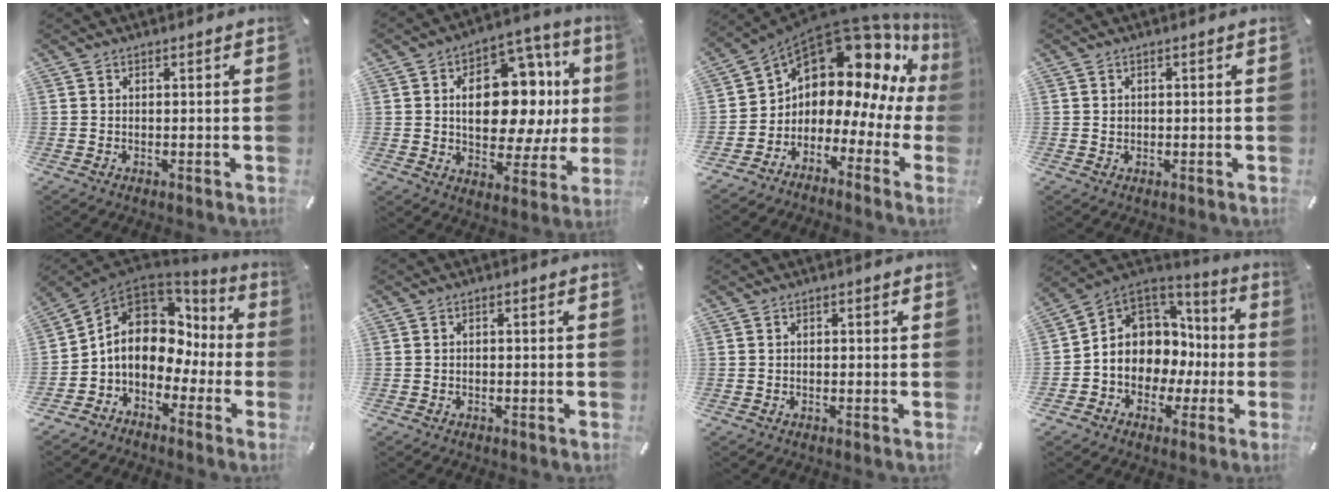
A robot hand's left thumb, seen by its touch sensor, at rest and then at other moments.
{"total": 20.7, "force": [3.1, 13.1, 15.7], "torque": [-0.240, -0.022, 0.050]}
{"total": 12.2, "force": [7.8, 7.6, 5.5], "torque": [-0.097, -0.081, 0.135]}
{"total": 0.9, "force": [0.0, 0.8, 0.3], "torque": [-0.006, 0.004, -0.001]}
{"total": 11.6, "force": [0.4, 9.4, 6.6], "torque": [-0.125, -0.006, 0.007]}
{"total": 0.6, "force": [-0.3, 0.3, 0.4], "torque": [-0.008, 0.000, -0.007]}
{"total": 0.6, "force": [0.0, 0.4, 0.4], "torque": [-0.008, 0.001, -0.001]}
{"total": 9.5, "force": [-0.6, 9.1, 2.8], "torque": [-0.075, -0.016, -0.004]}